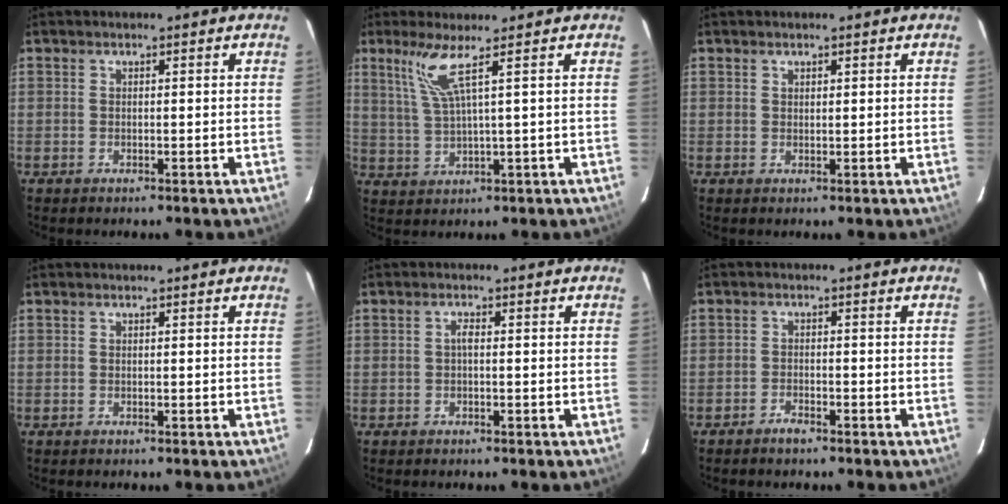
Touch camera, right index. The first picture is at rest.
{"total": 5.5, "force": [3.0, -0.9, 4.5], "torque": [-0.093, -0.008, 0.069]}
{"total": 0.7, "force": [0.6, 0.3, 0.2], "torque": [-0.004, 0.001, 0.012]}
{"total": 0.0}
{"total": 0.5, "force": [-0.1, 0.2, 0.5], "torque": [-0.008, 0.004, -0.003]}
{"total": 2.1, "force": [-1.8, 0.6, 0.9], "torque": [-0.024, 0.003, -0.036]}